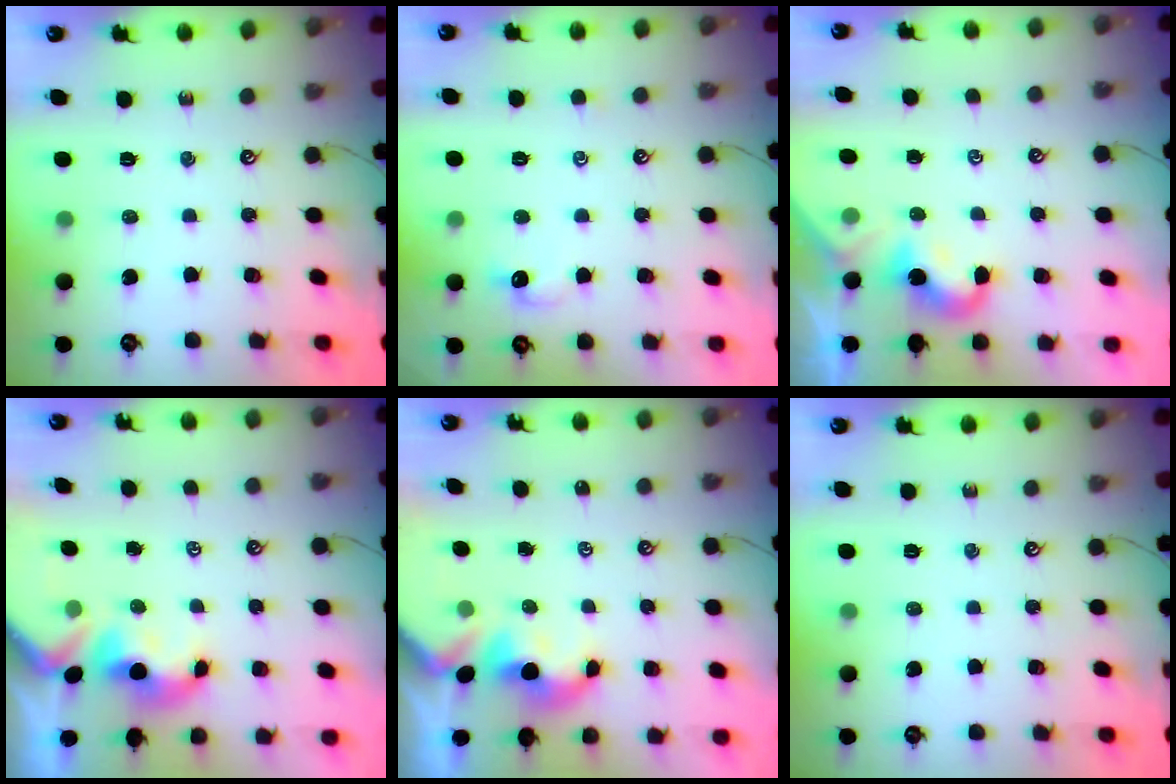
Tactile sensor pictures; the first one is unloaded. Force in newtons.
{"total": 0.7, "press": 0.2, "slide": 0.6}
{"total": 0.0}
{"total": 1.6, "press": 1.4, "slide": 0.7}
{"total": 1.7, "press": 1.6, "slide": 0.2}
{"total": 0.0}